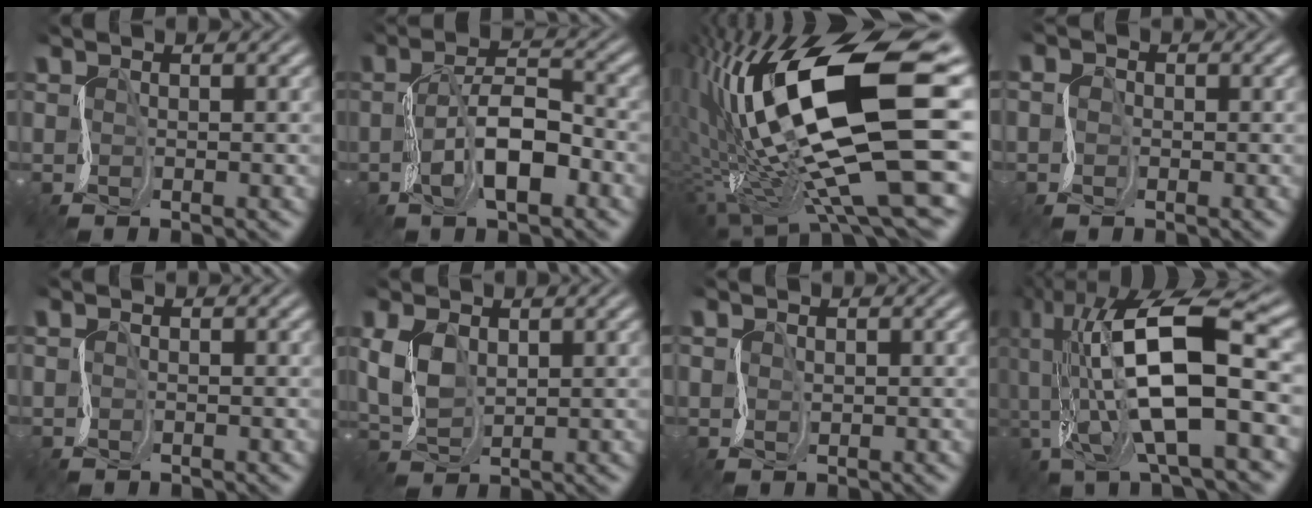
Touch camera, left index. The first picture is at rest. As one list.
[{"total": 4.7, "force": [-1.7, 1.8, 4.0], "torque": [-0.095, 0.015, -0.031]}, {"total": 15.2, "force": [1.3, 5.2, 14.2], "torque": [-0.292, 0.011, 0.027]}, {"total": 1.1, "force": [-0.5, 0.4, -0.9], "torque": [0.005, 0.013, -0.014]}, {"total": 1.0, "force": [-0.4, -0.2, -0.9], "torque": [0.003, 0.002, -0.010]}, {"total": 1.8, "force": [1.4, 1.0, 0.4], "torque": [-0.048, 0.012, 0.032]}, {"total": 0.8, "force": [-0.2, -0.2, -0.8], "torque": [-0.004, 0.007, 0.004]}, {"total": 12.9, "force": [0.7, 4.9, 11.9], "torque": [-0.254, 0.014, 0.016]}]